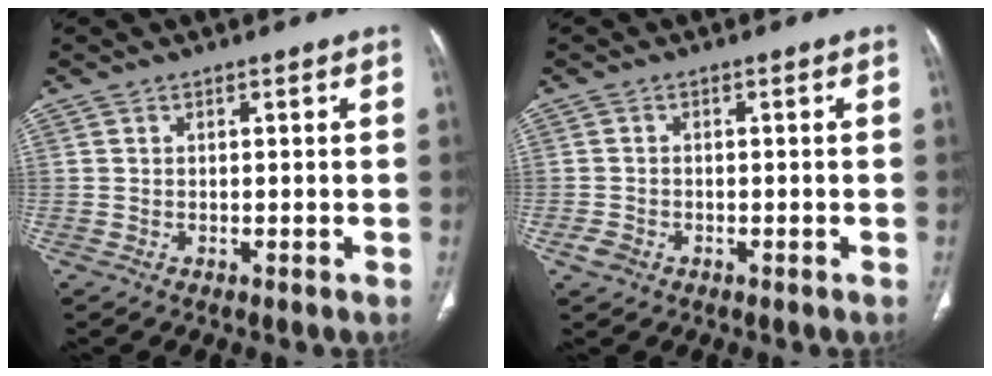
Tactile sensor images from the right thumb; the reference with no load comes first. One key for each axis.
{"total": 2.0, "fx": -1.0, "fy": 1.5, "fz": 0.9, "tx": -0.016, "ty": 0.004, "tz": -0.016}